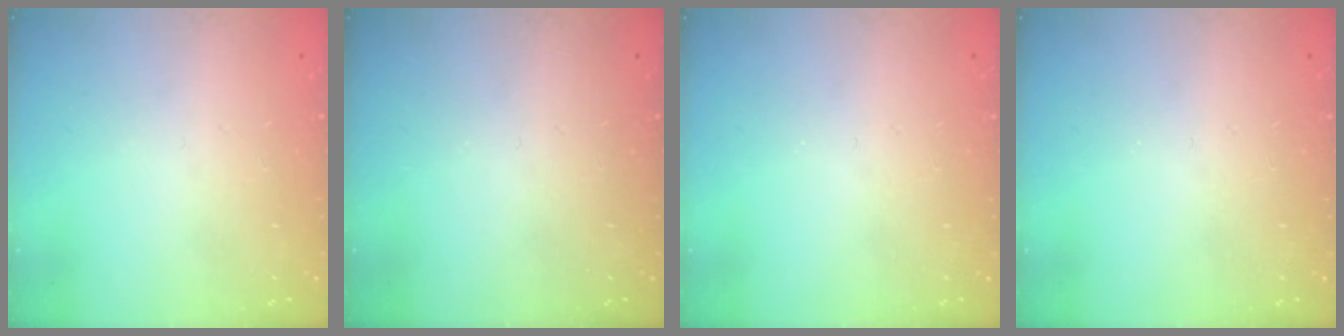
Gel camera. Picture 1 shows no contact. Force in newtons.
{"total": 0.0}
{"total": 0.0}
{"total": 0.0}